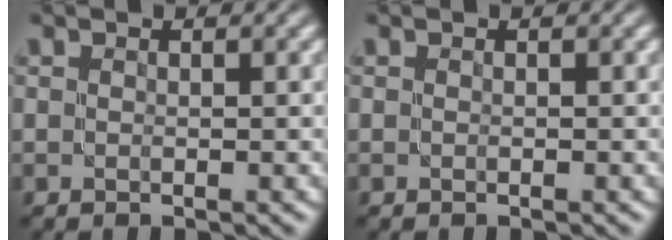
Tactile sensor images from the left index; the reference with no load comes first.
{"total": 0.0}